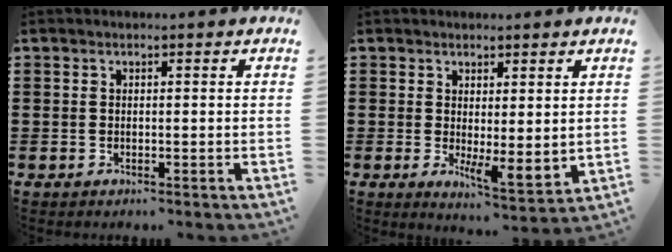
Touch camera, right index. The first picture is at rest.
{"total": 3.0, "force": [0.9, 1.1, 2.7], "torque": [-0.045, -0.011, 0.016]}